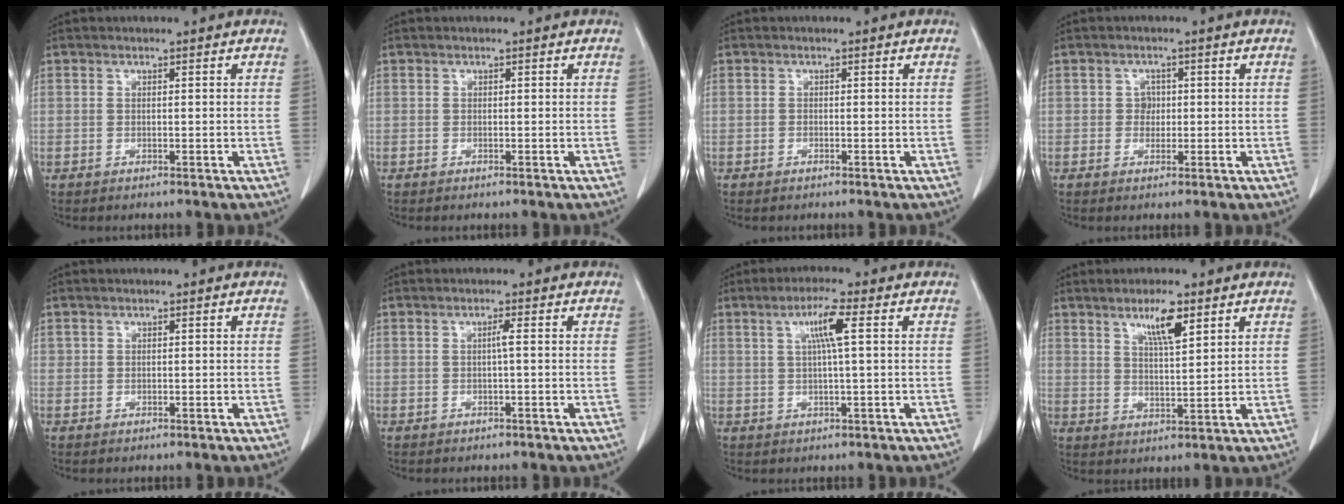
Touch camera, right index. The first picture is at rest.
{"total": 0.0}
{"total": 0.0}
{"total": 1.8, "force": [0.1, 1.6, 0.8], "torque": [-0.008, 0.004, 0.001]}
{"total": 0.5, "force": [0.2, 0.4, 0.2], "torque": [0.001, 0.003, 0.002]}
{"total": 1.0, "force": [0.0, -0.2, 1.0], "torque": [-0.016, 0.002, -0.002]}
{"total": 5.1, "force": [1.5, -0.3, 4.9], "torque": [-0.089, 0.005, 0.026]}
{"total": 6.1, "force": [3.6, 0.9, 4.8], "torque": [-0.086, -0.002, 0.064]}